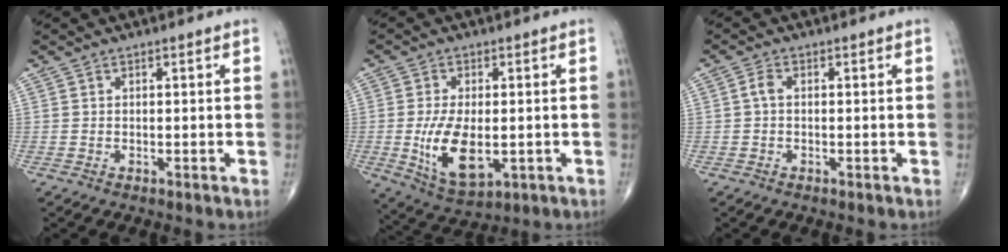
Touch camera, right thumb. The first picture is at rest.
{"total": 11.0, "force": [-1.6, 5.6, 9.4], "torque": [-0.169, -0.015, -0.015]}
{"total": 1.6, "force": [-0.1, 0.9, 1.4], "torque": [-0.027, 0.003, -0.005]}